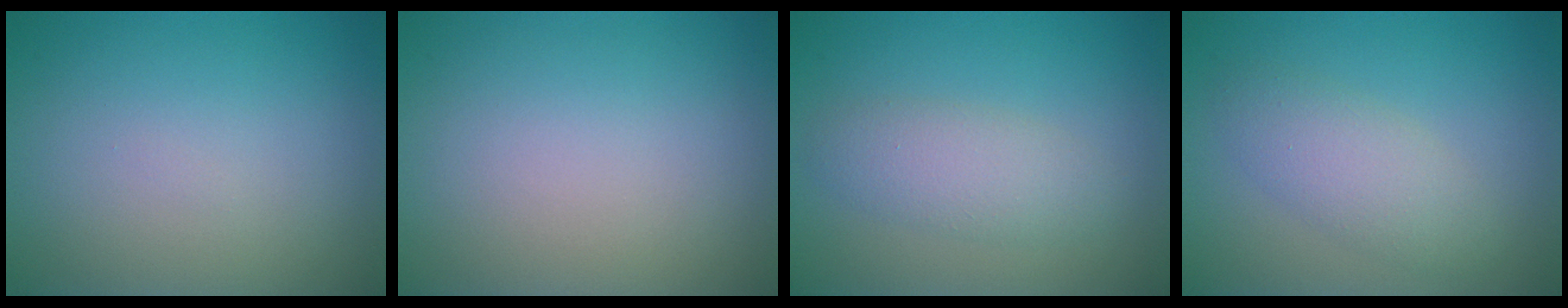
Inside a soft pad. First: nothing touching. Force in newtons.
{"total": 0.0}
{"total": 3.0, "press": 3.0, "slide": 0.1}
{"total": 3.2, "press": 3.2, "slide": 0.1}